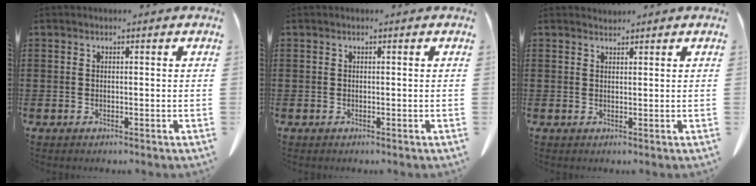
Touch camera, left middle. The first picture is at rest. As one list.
[{"total": 0.0}, {"total": 1.2, "force": [1.2, 0.1, 0.0], "torque": [-0.003, -0.002, 0.025]}]